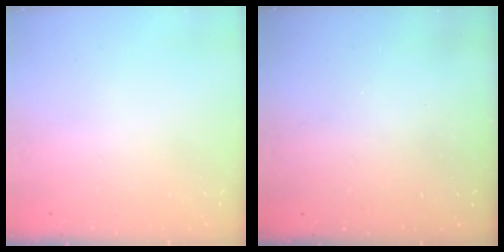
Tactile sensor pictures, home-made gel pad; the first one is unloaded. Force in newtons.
{"total": 3.2, "press": 3.2, "slide": 0.1}